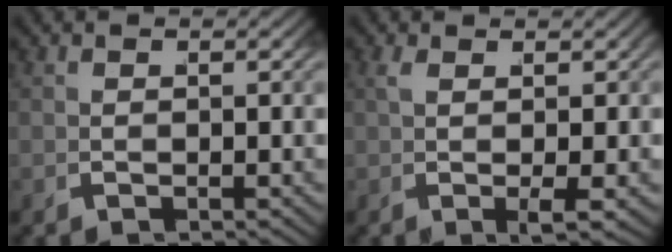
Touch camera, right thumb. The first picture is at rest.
{"total": 1.8, "force": [0.2, 0.2, 1.8], "torque": [-0.029, 0.003, 0.007]}